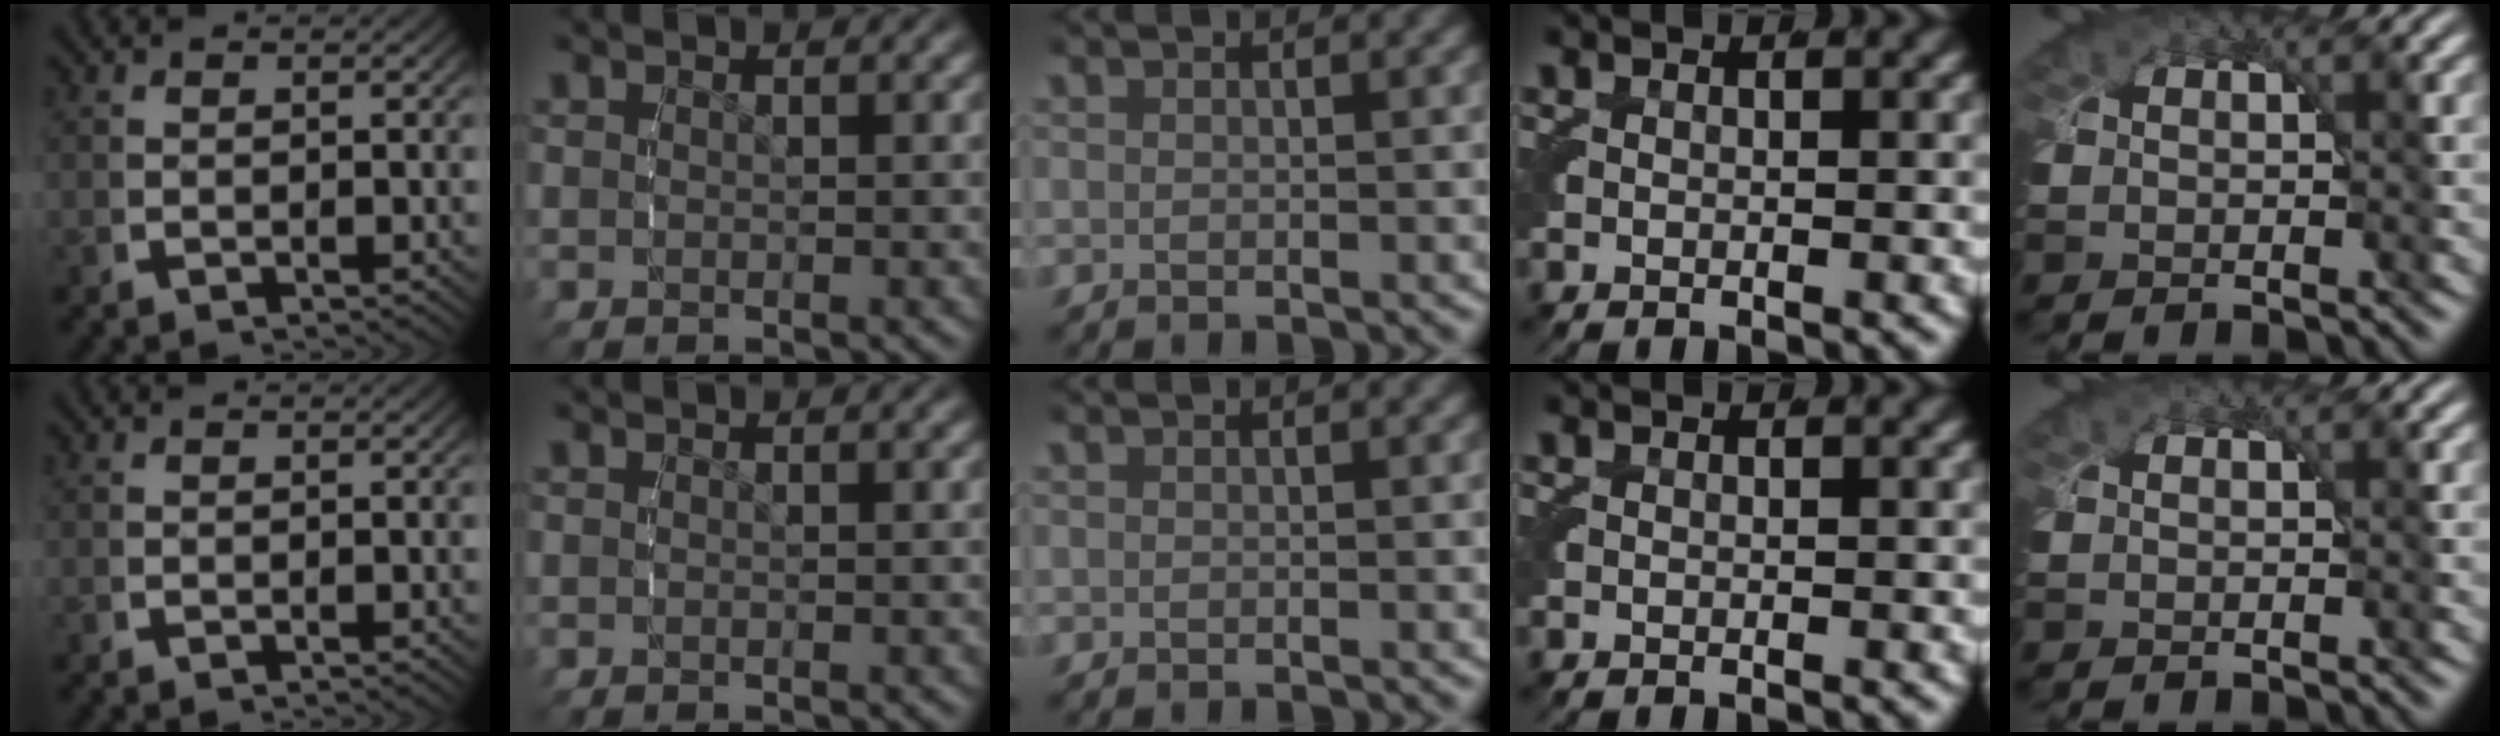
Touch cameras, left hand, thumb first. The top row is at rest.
{}